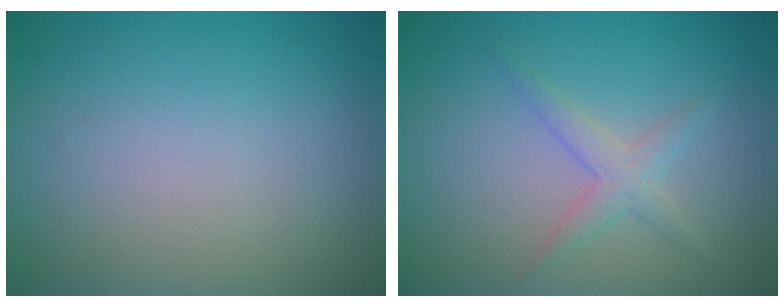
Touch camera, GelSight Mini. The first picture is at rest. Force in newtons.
{"total": 1.9, "press": 1.9, "slide": 0.1}